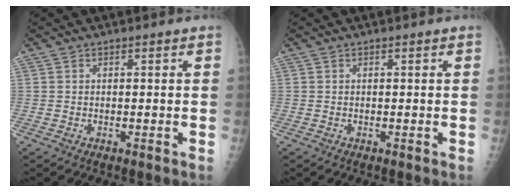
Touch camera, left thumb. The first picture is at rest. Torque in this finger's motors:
{"motor_torque": [0.00, 0.00, 0.00, 0.00, 0.00]}